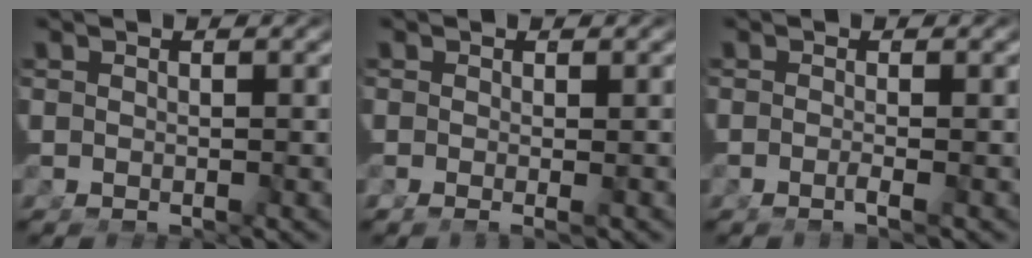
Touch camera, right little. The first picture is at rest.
{"total": 1.1, "force": [-0.6, 0.2, 0.9], "torque": [-0.021, -0.012, -0.004]}
{"total": 1.2, "force": [-0.7, -0.4, 1.0], "torque": [-0.019, -0.002, -0.014]}